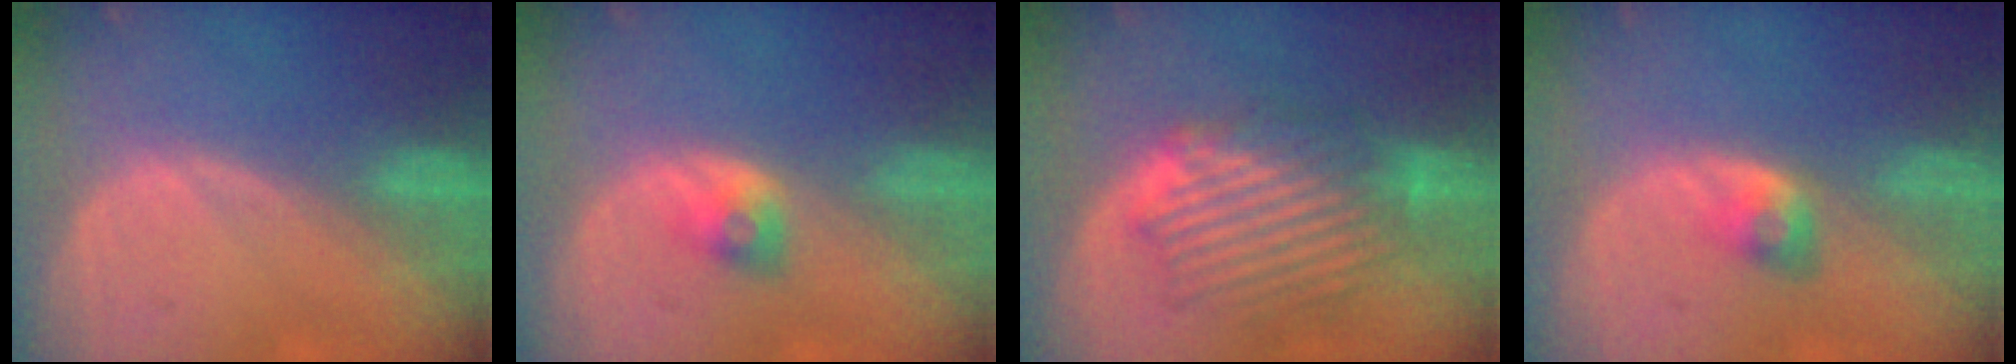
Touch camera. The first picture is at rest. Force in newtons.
{"total": 2.5, "press": 2.3, "slide": 0.9}
{"total": 8.6, "press": 8.3, "slide": 2.0}
{"total": 2.9, "press": 2.5, "slide": 1.4}